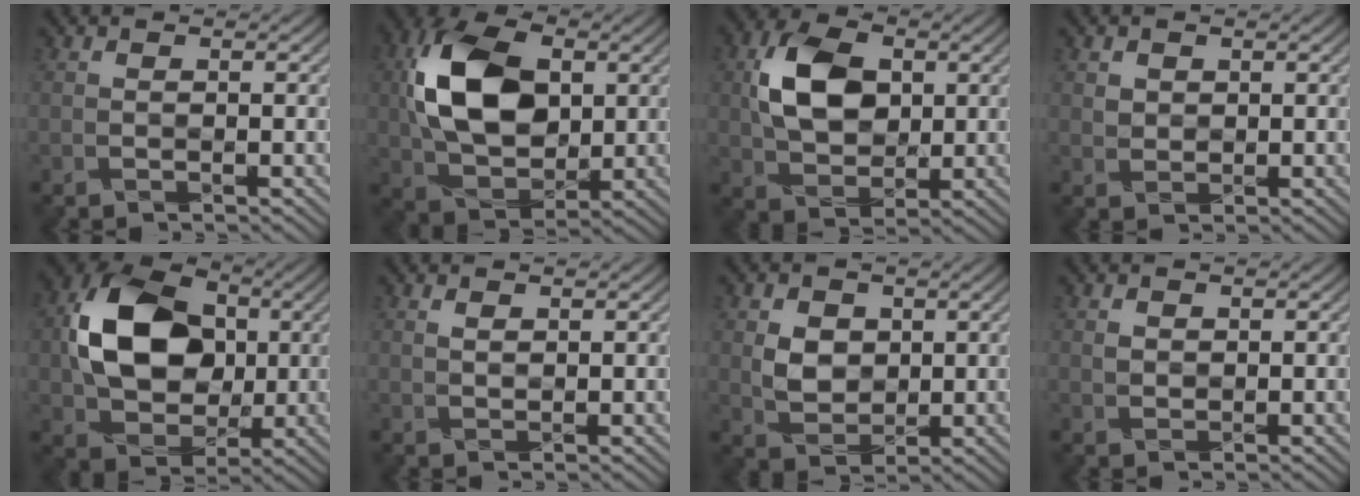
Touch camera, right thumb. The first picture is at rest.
{"total": 12.4, "force": [2.3, 8.2, 9.1], "torque": [-0.210, 0.016, 0.041]}
{"total": 8.5, "force": [1.9, 5.9, 5.8], "torque": [-0.132, 0.009, 0.036]}
{"total": 1.3, "force": [0.9, 0.8, -0.3], "torque": [0.003, -0.006, 0.023]}
{"total": 12.4, "force": [1.5, 9.3, 8.0], "torque": [-0.171, 0.017, 0.027]}
{"total": 0.7, "force": [0.7, 0.1, 0.0], "torque": [-0.003, -0.003, 0.016]}
{"total": 3.7, "force": [1.1, 3.2, 1.5], "torque": [-0.041, -0.006, 0.024]}
{"total": 0.7, "force": [0.5, 0.5, -0.2], "torque": [0.001, -0.005, 0.015]}